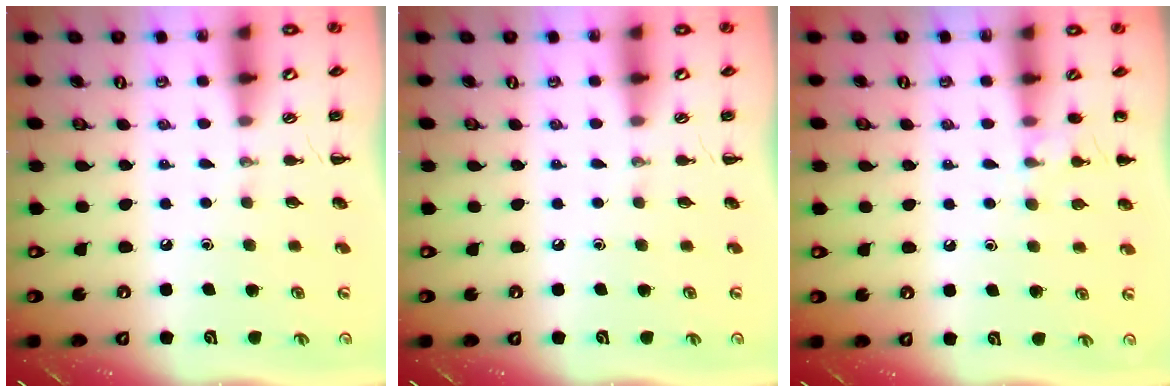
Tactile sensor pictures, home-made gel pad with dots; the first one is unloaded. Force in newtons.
{"total": 0.0}
{"total": 6.5, "press": 6.2, "slide": 2.0}